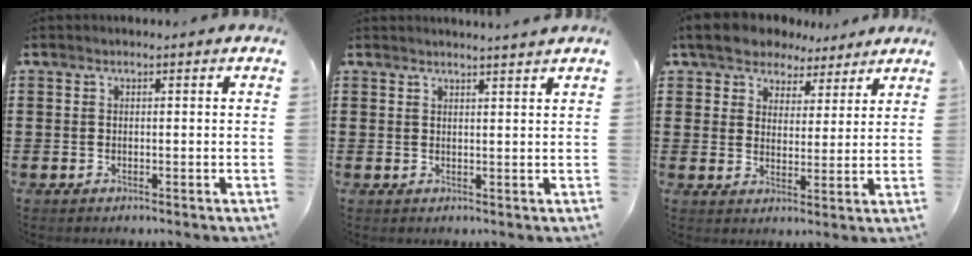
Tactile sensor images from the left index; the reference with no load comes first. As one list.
[{"total": 1.9, "force": [1.8, -0.4, 0.4], "torque": [-0.011, -0.002, 0.035]}, {"total": 6.4, "force": [5.6, 3.0, 0.9], "torque": [-0.052, -0.017, 0.102]}]